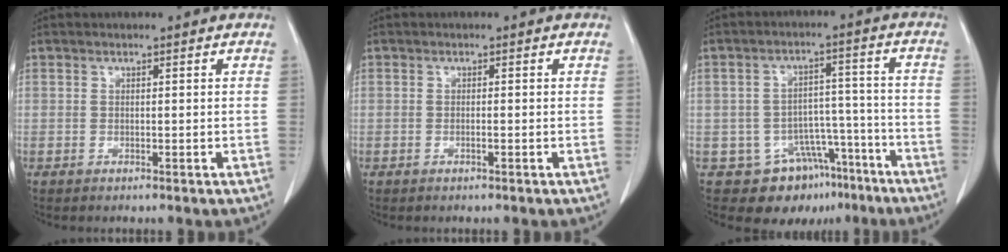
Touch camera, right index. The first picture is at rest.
{"total": 0.6, "force": [-0.2, 0.0, 0.6], "torque": [-0.013, 0.000, -0.003]}
{"total": 10.4, "force": [-6.4, 7.4, 3.3], "torque": [-0.030, 0.041, -0.086]}